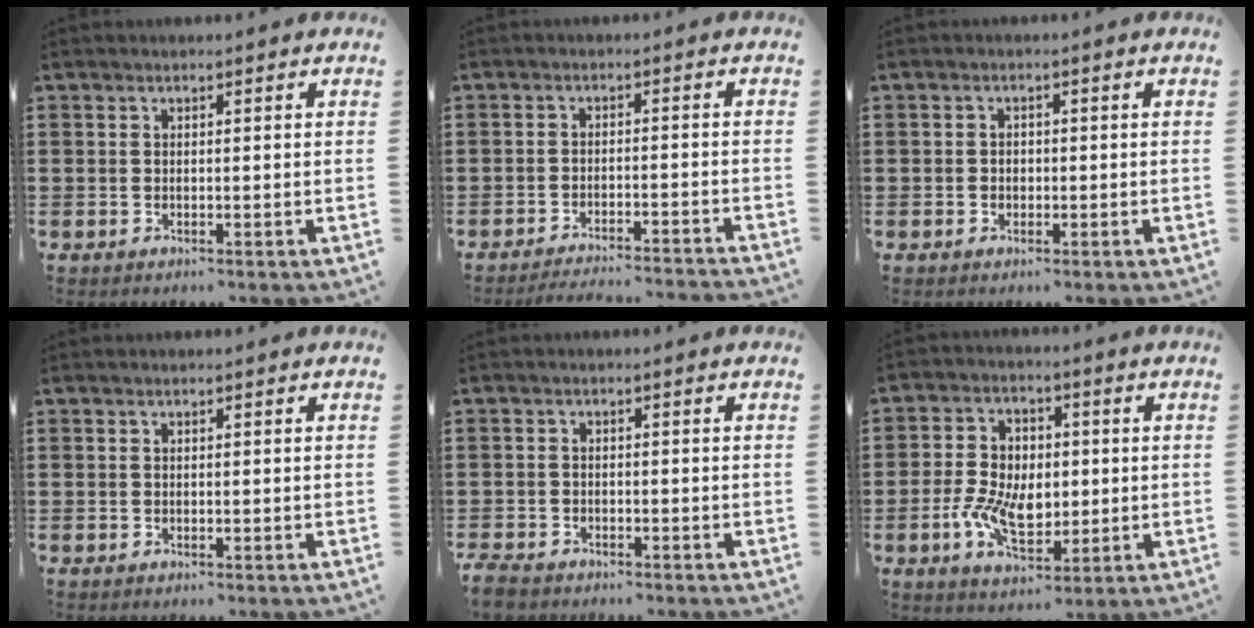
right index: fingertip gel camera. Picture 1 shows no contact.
{"total": 3.0, "force": [-2.9, -0.4, 0.6], "torque": [-0.014, -0.005, -0.060]}
{"total": 1.1, "force": [-0.3, 0.9, 0.6], "torque": [-0.015, 0.002, -0.006]}
{"total": 0.0}
{"total": 2.1, "force": [-2.0, 0.7, 0.3], "torque": [-0.015, 0.002, -0.045]}
{"total": 8.8, "force": [-1.2, 5.9, 6.4], "torque": [-0.144, 0.012, -0.024]}